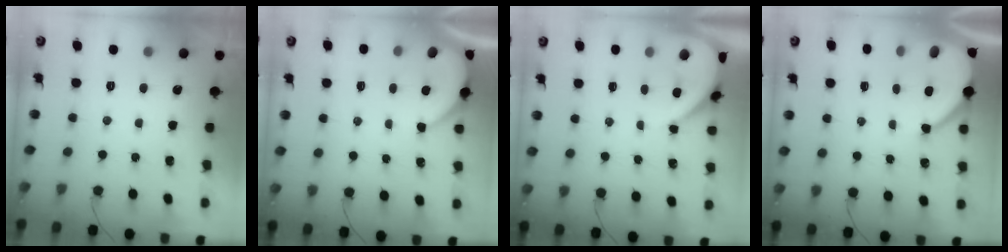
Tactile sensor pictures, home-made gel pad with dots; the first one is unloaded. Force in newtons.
{"total": 2.6, "press": 2.6, "slide": 0.3}
{"total": 3.7, "press": 3.7, "slide": 0.5}
{"total": 6.6, "press": 6.6, "slide": 0.6}